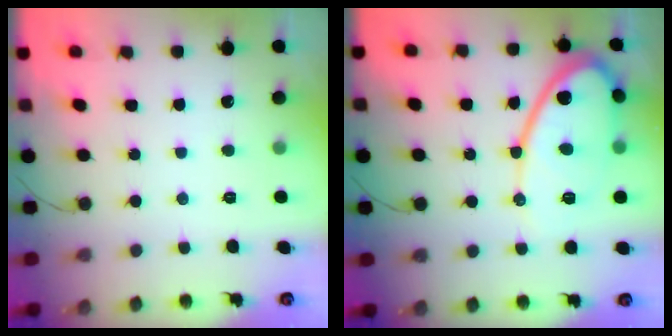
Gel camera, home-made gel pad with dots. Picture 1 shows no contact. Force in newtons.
{"total": 13.3, "press": 13.3, "slide": 1.3}